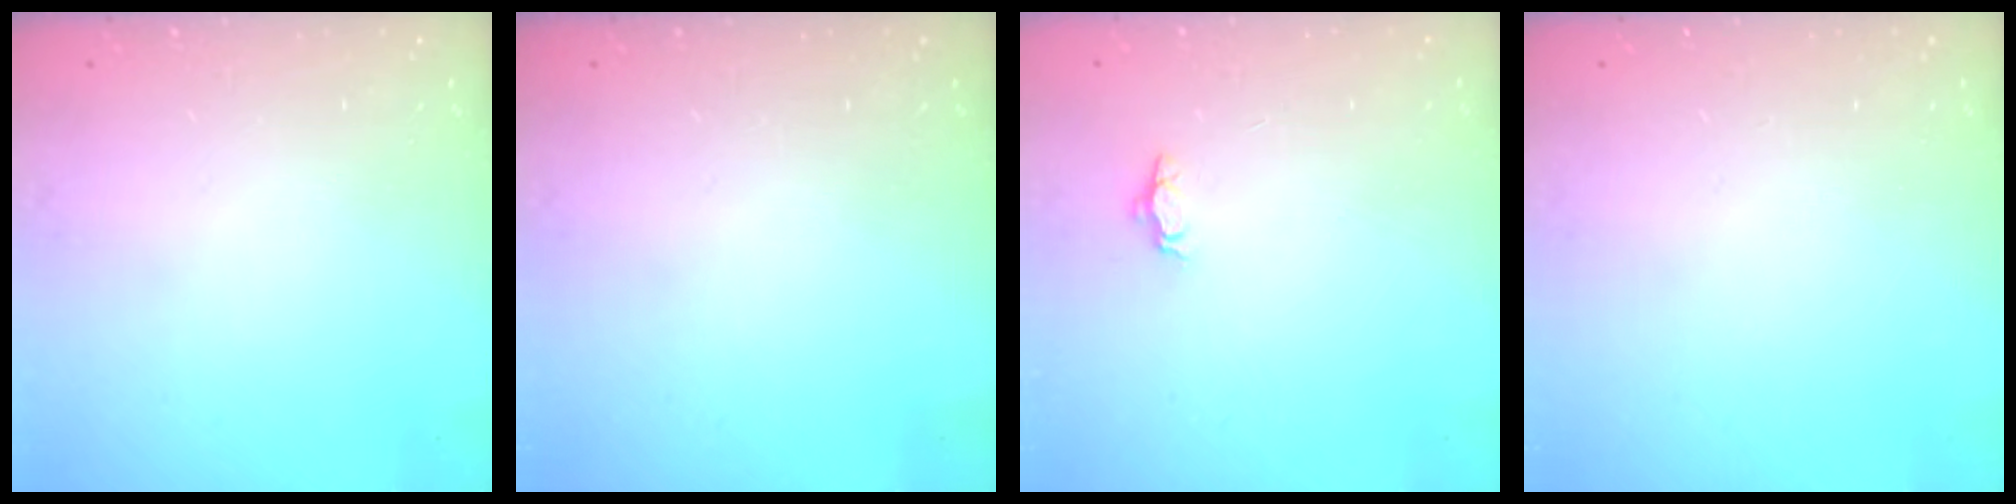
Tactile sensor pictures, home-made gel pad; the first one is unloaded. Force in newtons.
{"total": 0.0}
{"total": 3.4, "press": 3.3, "slide": 0.5}
{"total": 0.0}